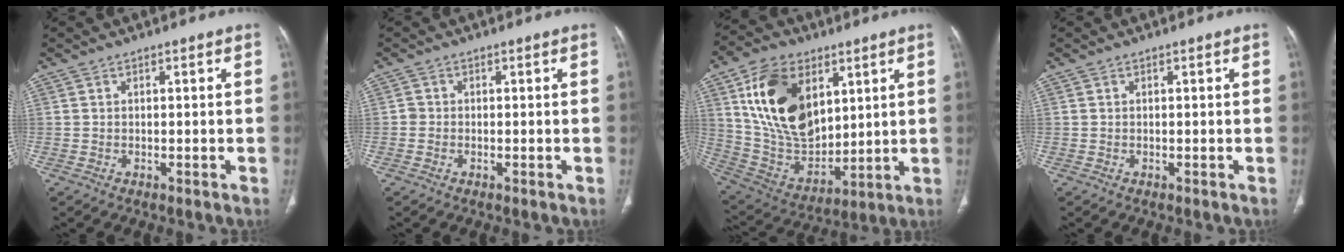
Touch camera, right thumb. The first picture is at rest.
{"total": 0.9, "force": [-0.2, 0.8, 0.3], "torque": [0.000, 0.003, -0.006]}
{"total": 21.5, "force": [7.8, 13.5, 14.8], "torque": [-0.239, -0.032, 0.157]}
{"total": 0.0}